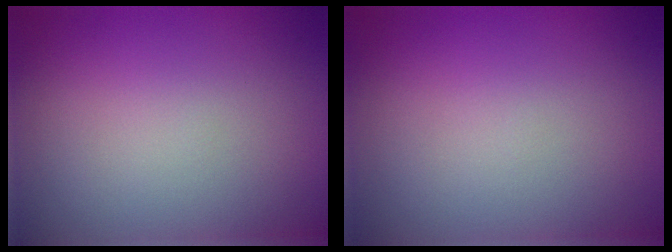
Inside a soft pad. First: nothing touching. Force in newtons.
{"total": 0.0}